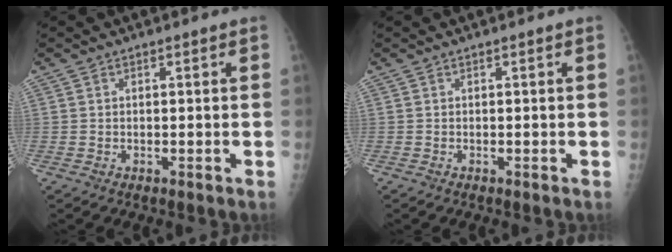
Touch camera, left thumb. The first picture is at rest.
{"total": 0.0}